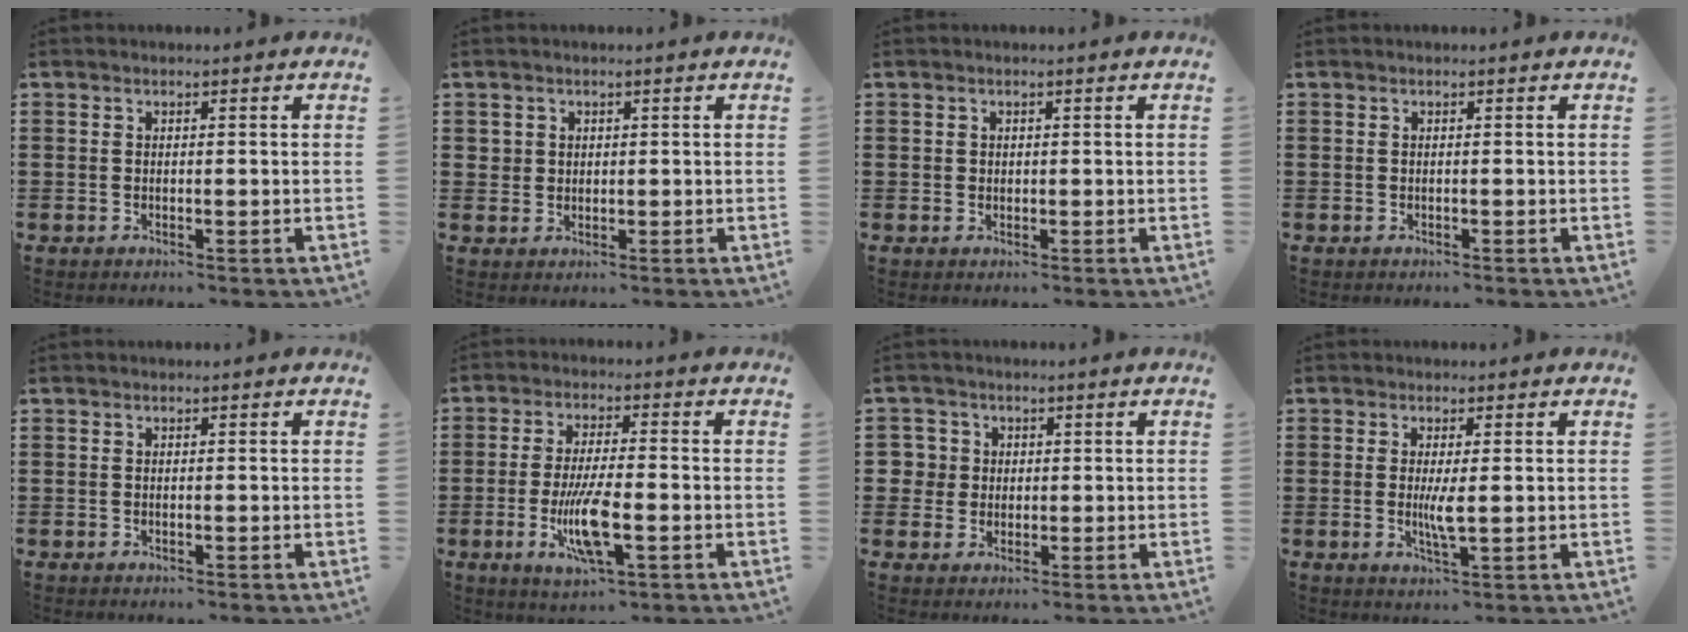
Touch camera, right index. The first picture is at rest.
{"total": 1.6, "force": [0.7, 1.4, 0.2], "torque": [-0.010, 0.006, 0.014]}
{"total": 0.8, "force": [0.4, 0.7, 0.1], "torque": [-0.004, 0.003, 0.008]}
{"total": 0.0}
{"total": 0.0}
{"total": 8.8, "force": [-2.7, 2.3, 8.0], "torque": [-0.163, -0.015, -0.049]}
{"total": 3.7, "force": [0.6, 3.6, 0.4], "torque": [-0.027, 0.012, 0.009]}
{"total": 3.6, "force": [-0.1, 0.5, 3.5], "torque": [-0.064, -0.006, -0.002]}